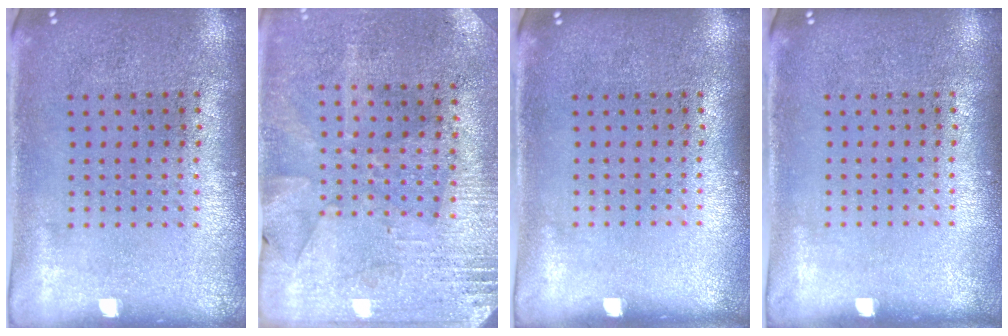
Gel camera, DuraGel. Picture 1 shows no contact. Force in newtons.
{"total": 2.8, "press": 2.5, "slide": 1.1}
{"total": 0.0}
{"total": 0.0}